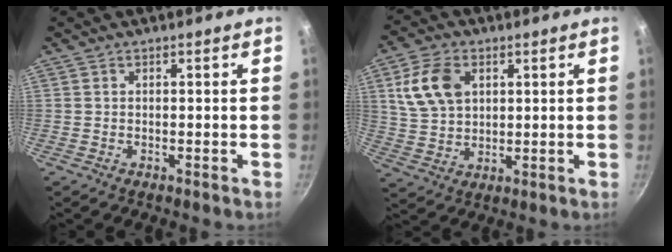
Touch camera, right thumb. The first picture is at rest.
{"total": 10.8, "force": [3.5, 7.3, 7.1], "torque": [-0.120, -0.004, 0.071]}